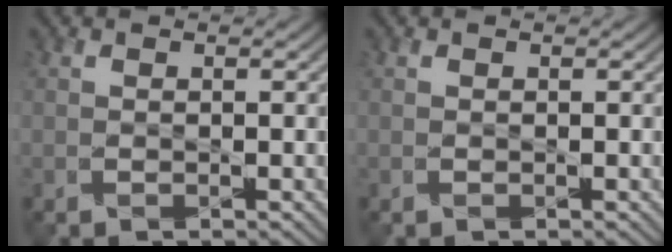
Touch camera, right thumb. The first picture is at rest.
{"total": 0.0}